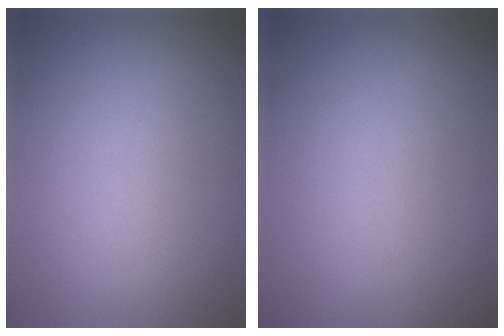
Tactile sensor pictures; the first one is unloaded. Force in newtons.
{"total": 0.0}